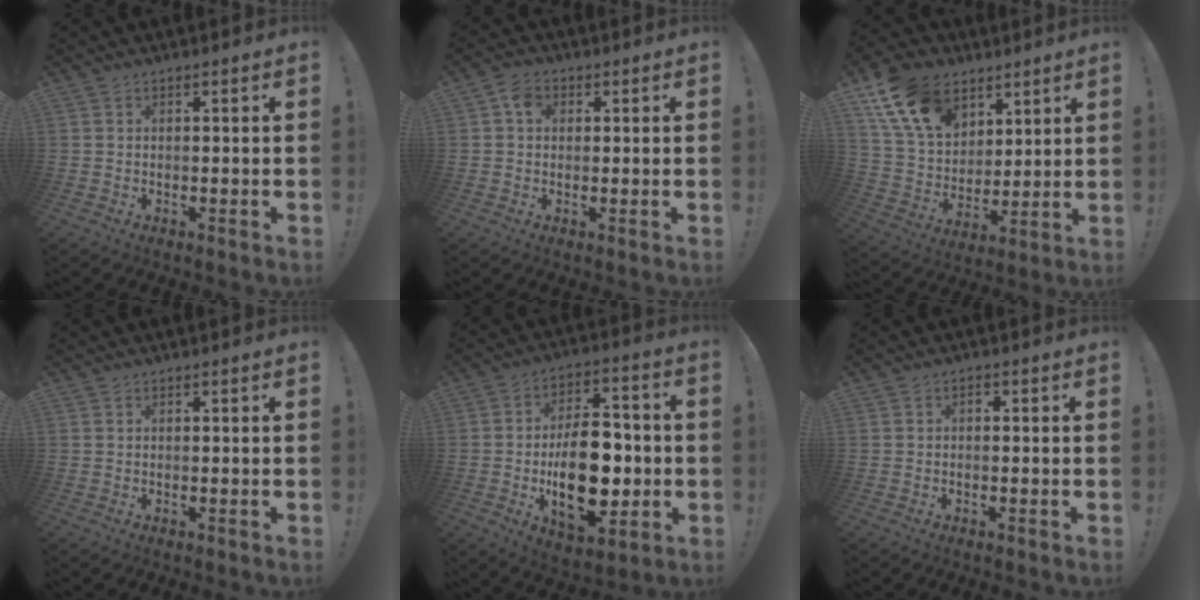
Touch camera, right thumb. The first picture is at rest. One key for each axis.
{"total": 4.4, "fx": 0.9, "fy": 3.5, "fz": 2.6, "tx": -0.039, "ty": 0.006, "tz": 0.016}
{"total": 17.4, "fx": 9.4, "fy": 11.9, "fz": 8.5, "tx": -0.164, "ty": -0.041, "tz": 0.182}
{"total": 0.0}
{"total": 21.0, "fx": -2.8, "fy": 12.3, "fz": 16.8, "tx": -0.276, "ty": 0.009, "tz": -0.038}
{"total": 0.9, "fx": -0.5, "fy": 0.6, "fz": 0.4, "tx": -0.013, "ty": 0.006, "tz": -0.010}